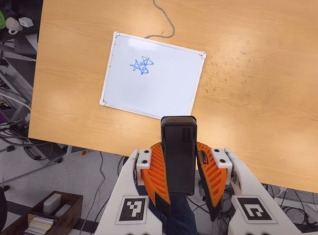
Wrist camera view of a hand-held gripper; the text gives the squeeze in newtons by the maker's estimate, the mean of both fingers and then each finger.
{"total": 9.9, "left": 8.0, "right": 11.8}